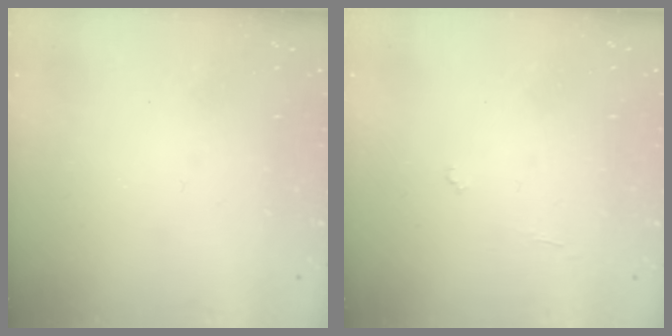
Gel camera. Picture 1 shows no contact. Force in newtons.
{"total": 3.9, "press": 3.9, "slide": 0.3}